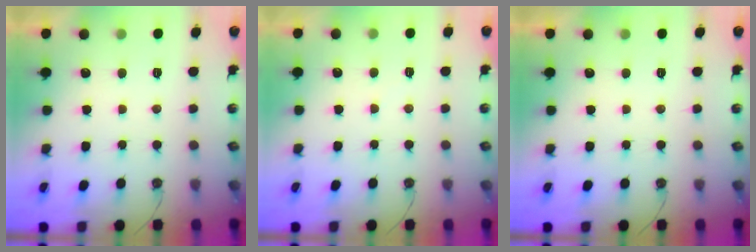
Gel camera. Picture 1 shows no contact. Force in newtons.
{"total": 3.8, "press": 3.8, "slide": 0.5}
{"total": 0.0}